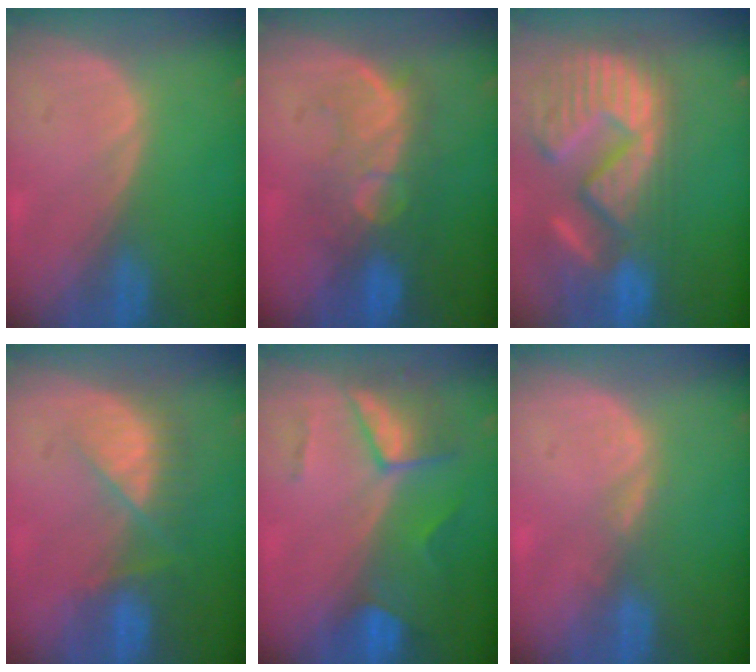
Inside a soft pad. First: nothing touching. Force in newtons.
{"total": 8.8, "press": 8.2, "slide": 3.2}
{"total": 15.4, "press": 12.7, "slide": 8.7}
{"total": 7.5, "press": 6.7, "slide": 3.4}
{"total": 7.3, "press": 6.5, "slide": 3.3}
{"total": 1.9, "press": 1.5, "slide": 1.1}